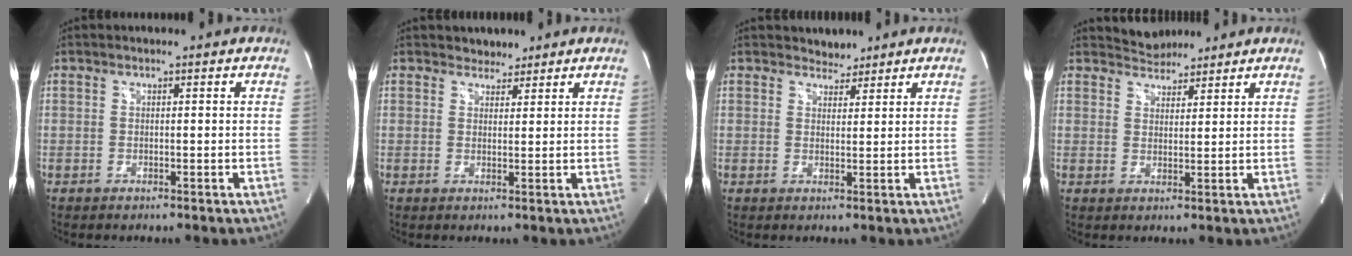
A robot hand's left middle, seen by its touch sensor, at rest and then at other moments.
{"total": 2.3, "force": [1.9, 1.3, 0.0], "torque": [0.003, 0.003, 0.027]}
{"total": 2.4, "force": [2.1, 1.1, -0.1], "torque": [0.004, 0.001, 0.032]}
{"total": 3.9, "force": [3.7, 1.2, -0.1], "torque": [-0.001, 0.014, 0.064]}